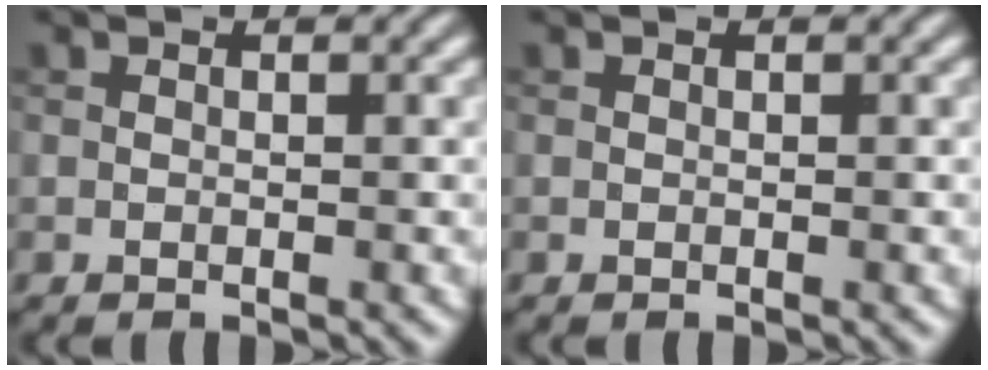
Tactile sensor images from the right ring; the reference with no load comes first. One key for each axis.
{"total": 0.0}